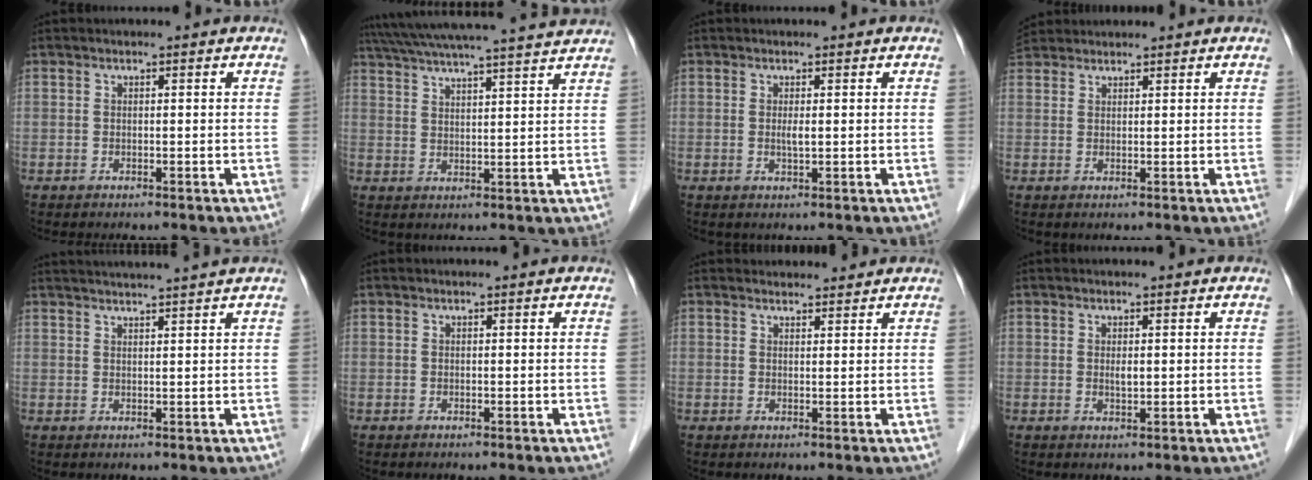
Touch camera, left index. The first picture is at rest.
{"total": 19.7, "force": [18.0, -0.3, 8.1], "torque": [-0.145, 0.016, 0.249]}
{"total": 1.1, "force": [0.1, 0.1, 1.1], "torque": [-0.026, -0.003, 0.002]}
{"total": 4.1, "force": [3.9, 1.3, 0.5], "torque": [-0.017, 0.029, 0.076]}
{"total": 7.7, "force": [7.0, -1.7, 2.7], "torque": [-0.034, 0.016, 0.095]}
{"total": 0.0}
{"total": 2.9, "force": [2.8, 0.7, 0.1], "torque": [-0.006, 0.013, 0.039]}
{"total": 1.0, "force": [0.3, 0.3, 0.9], "torque": [-0.019, -0.004, 0.005]}